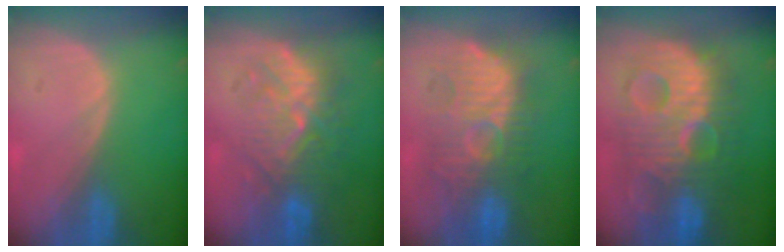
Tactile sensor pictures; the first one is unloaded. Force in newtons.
{"total": 9.4, "press": 9.0, "slide": 2.7}
{"total": 10.3, "press": 10.3, "slide": 0.6}
{"total": 13.0, "press": 13.0, "slide": 1.0}